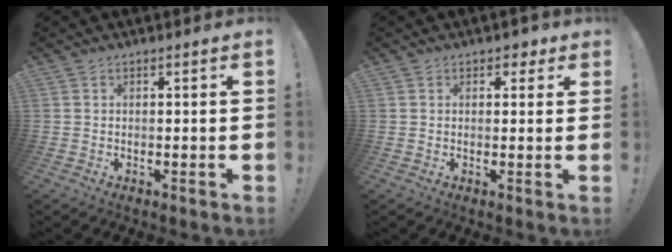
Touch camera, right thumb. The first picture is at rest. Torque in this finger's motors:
{"motor_torque": [0.03, 0.04, 0.15, 0.16, 0.04]}